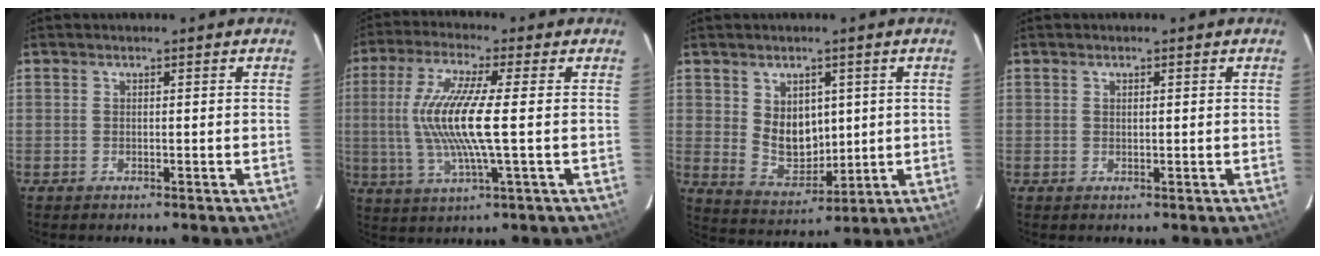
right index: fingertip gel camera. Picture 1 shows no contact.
{"total": 12.7, "force": [-0.1, 0.8, 12.7], "torque": [-0.252, -0.006, 0.001]}
{"total": 8.4, "force": [2.2, 6.3, 5.1], "torque": [-0.090, -0.006, 0.062]}
{"total": 0.6, "force": [0.3, 0.3, 0.4], "torque": [-0.008, 0.003, 0.006]}